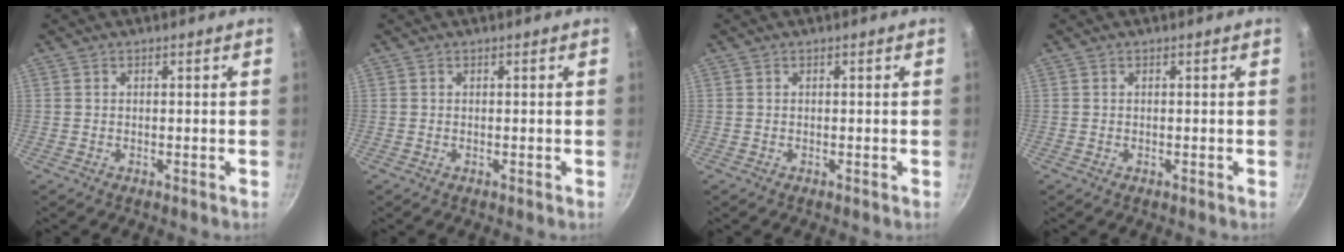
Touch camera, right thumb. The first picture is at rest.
{"total": 0.0}
{"total": 0.0}
{"total": 0.0}